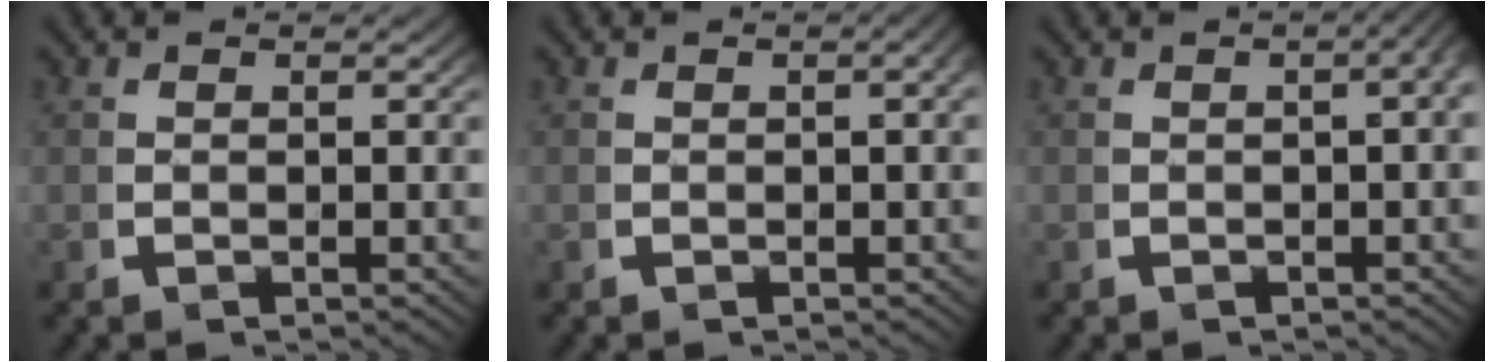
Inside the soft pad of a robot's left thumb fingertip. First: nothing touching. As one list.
[{"total": 1.1, "force": [-0.2, 0.4, 1.0], "torque": [-0.013, 0.004, -0.005]}, {"total": 4.0, "force": [0.3, 1.8, 3.6], "torque": [-0.034, 0.021, -0.007]}]